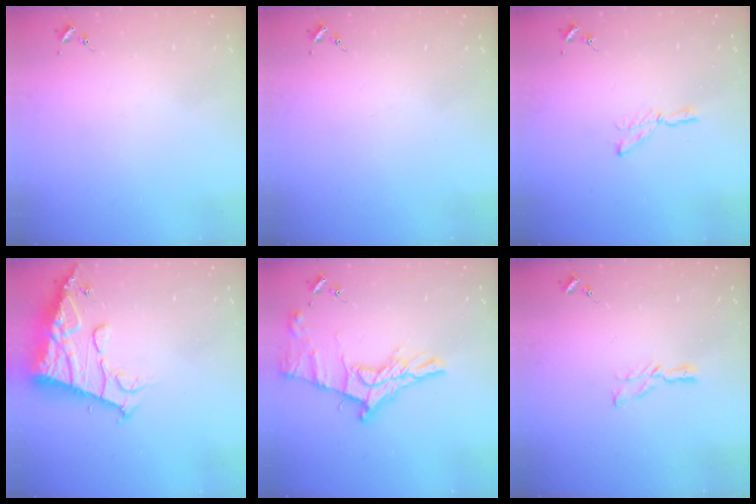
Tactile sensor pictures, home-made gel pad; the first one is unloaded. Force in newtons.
{"total": 0.0}
{"total": 3.9, "press": 3.8, "slide": 0.4}
{"total": 16.0, "press": 15.9, "slide": 1.8}
{"total": 16.2, "press": 16.1, "slide": 1.0}
{"total": 6.2, "press": 6.2, "slide": 0.5}